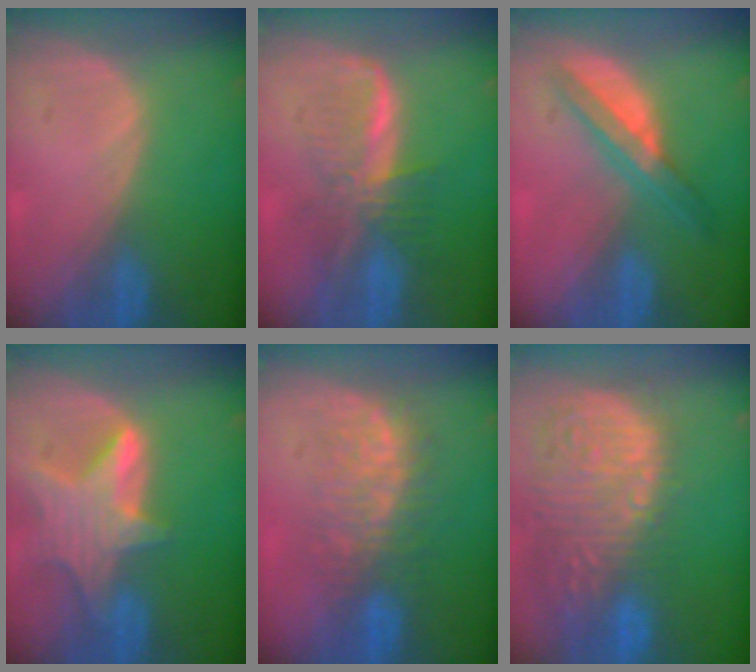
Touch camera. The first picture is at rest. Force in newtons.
{"total": 6.8, "press": 6.4, "slide": 2.3}
{"total": 5.9, "press": 5.4, "slide": 2.3}
{"total": 7.9, "press": 7.2, "slide": 3.3}
{"total": 7.6, "press": 7.4, "slide": 1.3}
{"total": 15.4, "press": 12.6, "slide": 8.8}